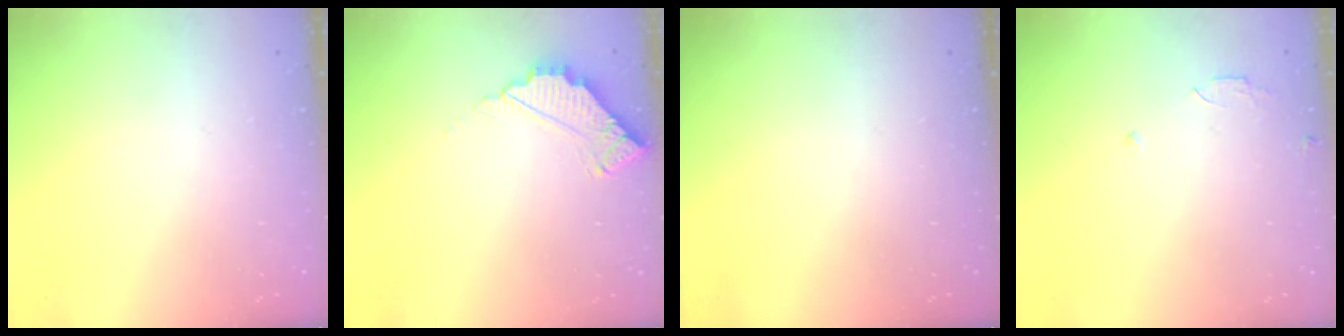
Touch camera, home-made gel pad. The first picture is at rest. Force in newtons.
{"total": 4.2, "press": 4.2, "slide": 0.4}
{"total": 0.0}
{"total": 2.5, "press": 2.5, "slide": 0.2}